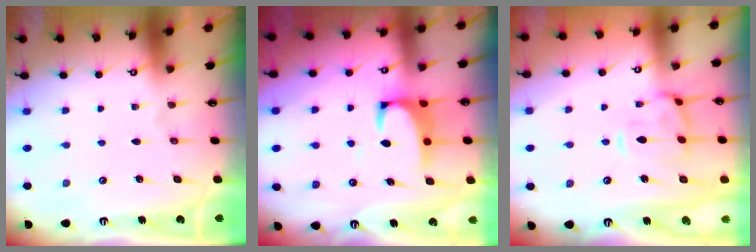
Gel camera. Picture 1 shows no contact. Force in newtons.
{"total": 2.1, "press": 1.9, "slide": 0.9}
{"total": 4.7, "press": 4.4, "slide": 1.4}